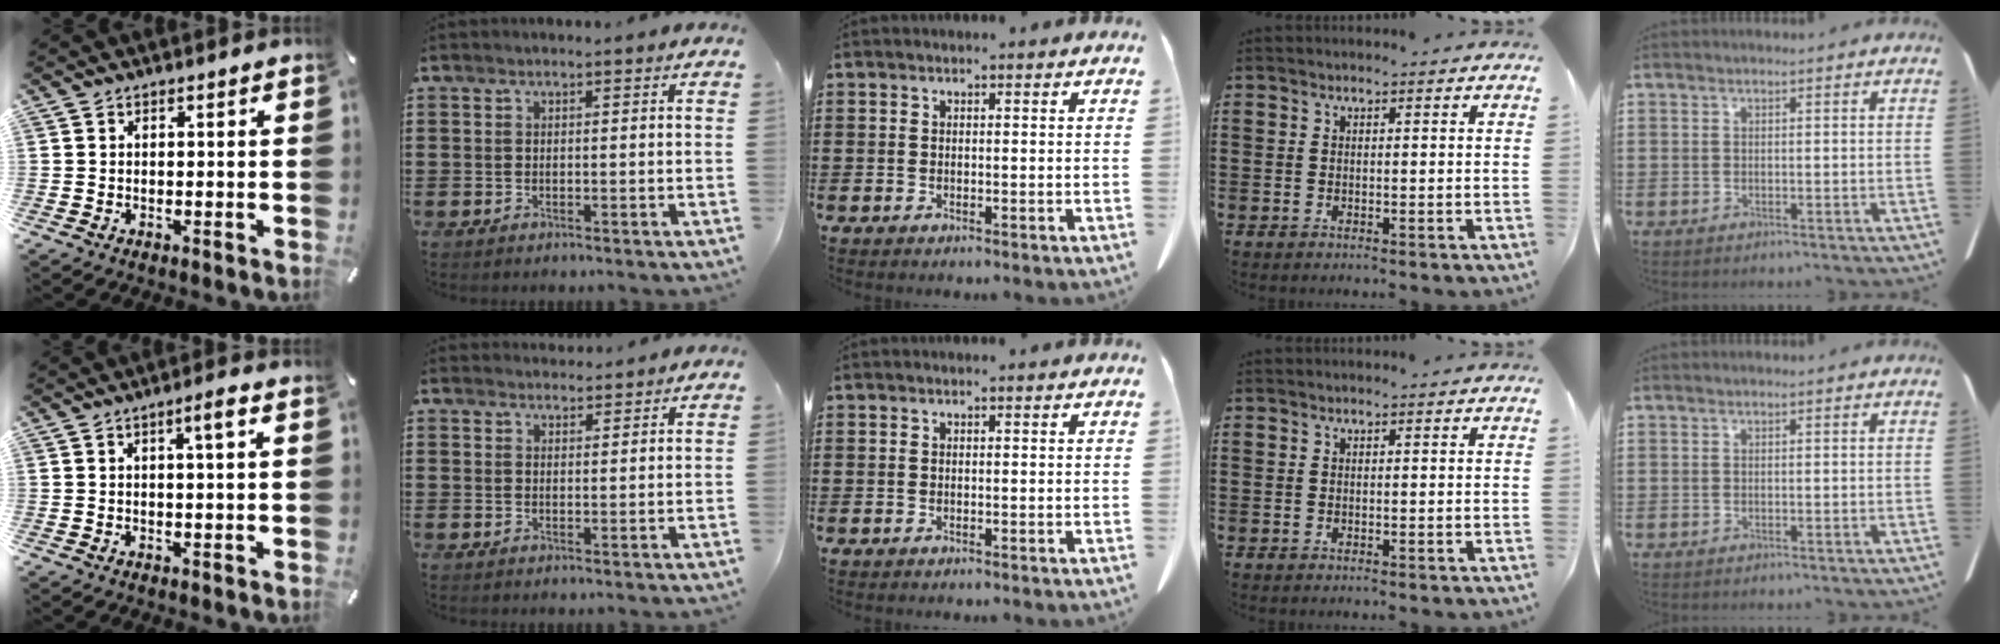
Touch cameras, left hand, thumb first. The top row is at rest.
{"thumb": {"total": 3.2, "force": [0.6, 0.1, 3.1], "torque": [-0.053, -0.002, 0.007]}, "index": {"total": 1.9, "force": [1.9, 0.5, -0.1], "torque": [-0.002, 0.000, 0.037]}}